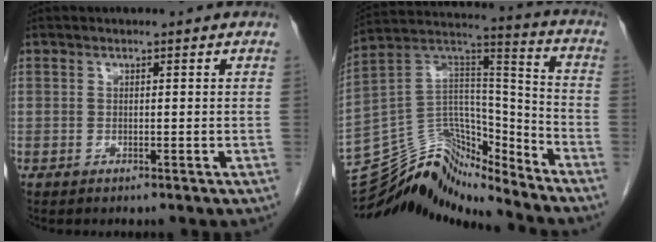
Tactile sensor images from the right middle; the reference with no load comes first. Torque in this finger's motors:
{"motor_torque": [-0.22, -0.27, -0.18, -0.07]}